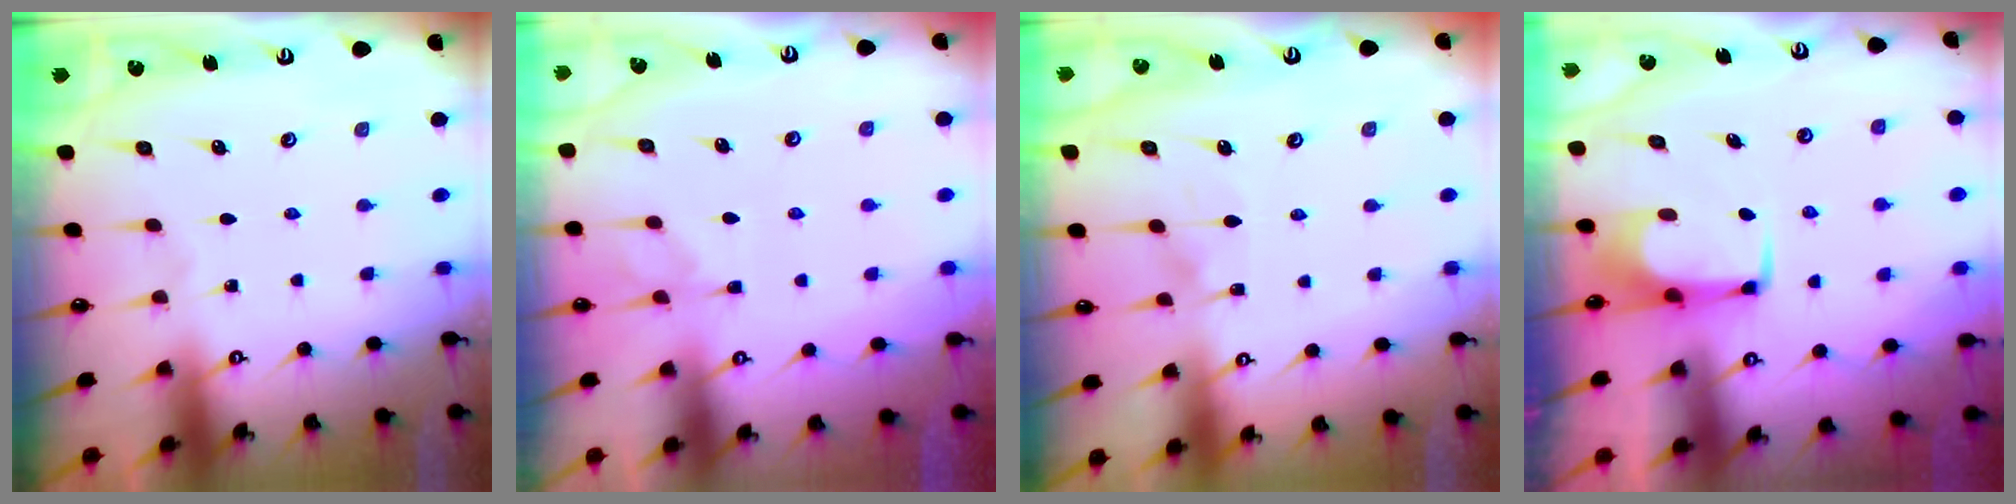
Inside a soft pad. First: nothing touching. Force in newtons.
{"total": 1.1, "press": 0.3, "slide": 1.1}
{"total": 6.3, "press": 6.3, "slide": 0.6}
{"total": 1.6, "press": 1.4, "slide": 0.7}